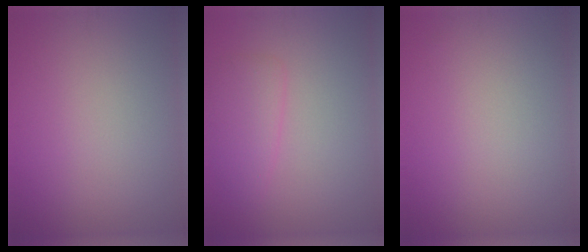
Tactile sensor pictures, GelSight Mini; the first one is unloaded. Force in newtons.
{"total": 2.5, "press": 2.5, "slide": 0.1}
{"total": 0.0}